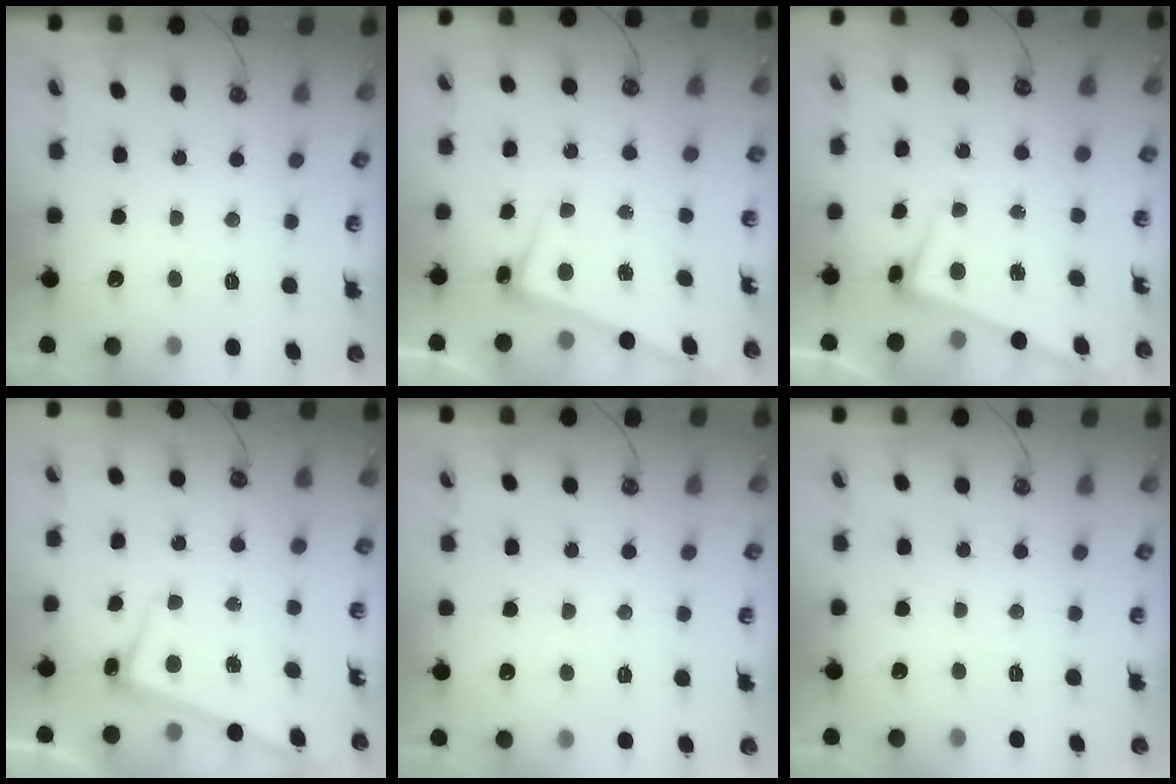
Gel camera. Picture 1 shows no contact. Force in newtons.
{"total": 2.8, "press": 2.8, "slide": 0.4}
{"total": 2.9, "press": 2.9, "slide": 0.4}
{"total": 2.9, "press": 2.9, "slide": 0.4}
{"total": 0.0}
{"total": 0.0}